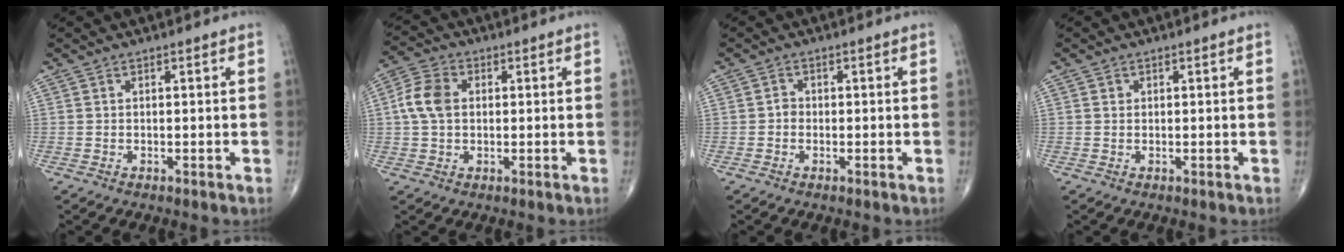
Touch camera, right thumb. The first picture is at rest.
{"total": 6.8, "force": [0.7, 4.8, 4.7], "torque": [-0.097, 0.015, 0.008]}
{"total": 1.3, "force": [-0.3, 1.1, 0.6], "torque": [0.000, 0.005, -0.010]}
{"total": 0.7, "force": [0.2, 0.6, 0.2], "torque": [0.000, 0.001, 0.005]}